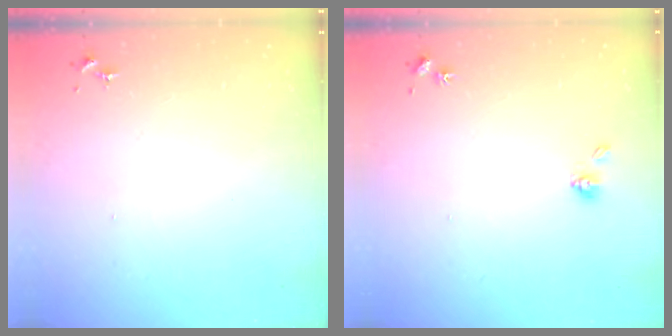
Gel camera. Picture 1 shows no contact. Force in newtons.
{"total": 5.0, "press": 4.6, "slide": 1.7}